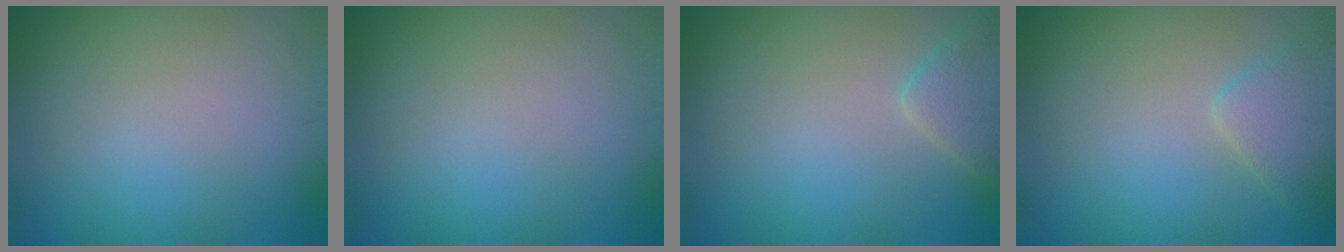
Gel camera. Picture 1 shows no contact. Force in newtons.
{"total": 0.0}
{"total": 2.6, "press": 2.6, "slide": 0.2}
{"total": 2.8, "press": 2.8, "slide": 0.2}